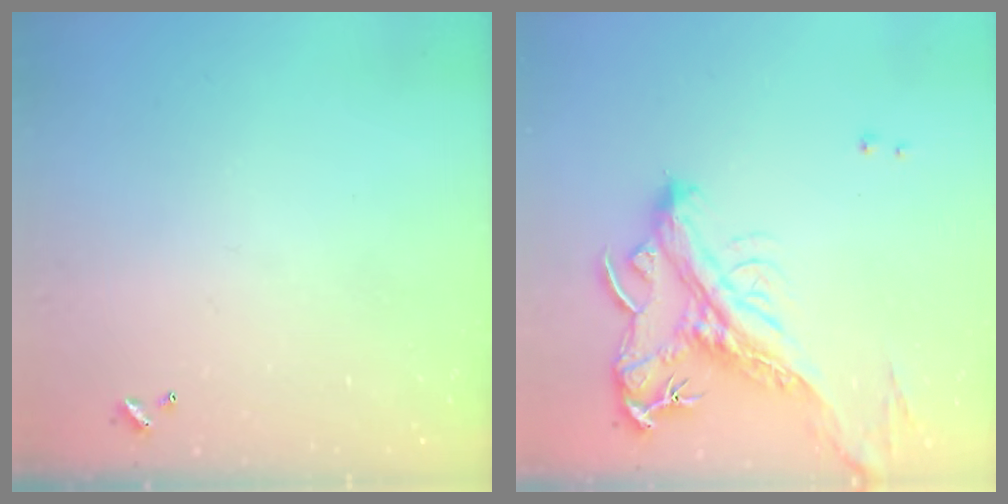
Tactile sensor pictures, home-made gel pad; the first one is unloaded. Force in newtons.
{"total": 4.7, "press": 4.5, "slide": 1.3}